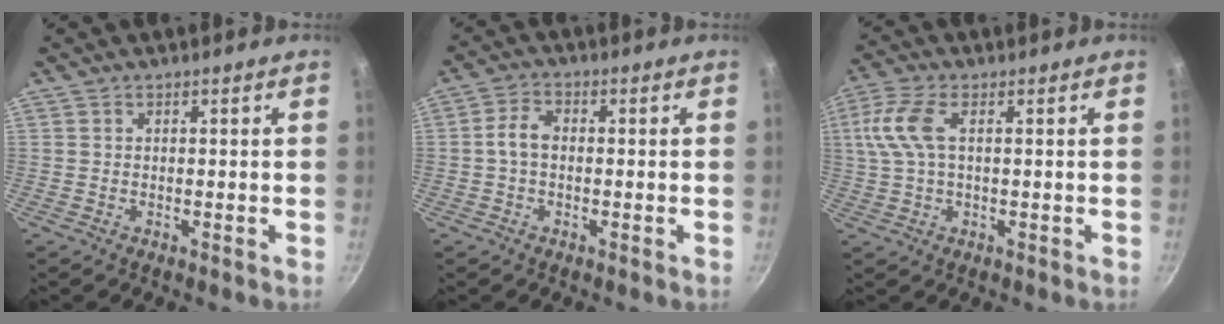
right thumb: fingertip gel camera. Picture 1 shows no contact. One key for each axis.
{"total": 4.1, "fx": -0.2, "fy": 2.7, "fz": 3.0, "tx": -0.058, "ty": 0.017, "tz": -0.011}
{"total": 8.2, "fx": 1.6, "fy": 3.9, "fz": 7.0, "tx": -0.160, "ty": 0.016, "tz": 0.028}